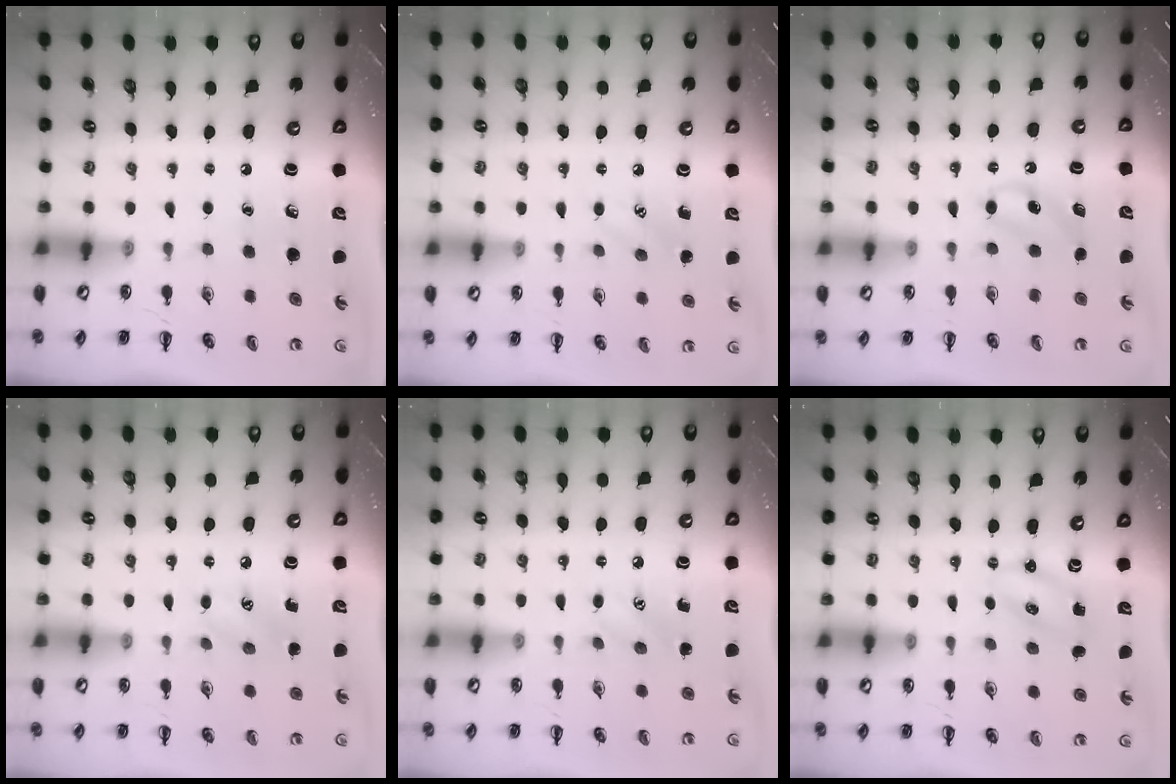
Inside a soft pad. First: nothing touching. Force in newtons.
{"total": 6.0, "press": 5.8, "slide": 1.7}
{"total": 4.7, "press": 4.5, "slide": 1.2}
{"total": 5.9, "press": 5.7, "slide": 1.3}
{"total": 5.7, "press": 5.5, "slide": 1.7}
{"total": 2.4, "press": 2.3, "slide": 0.5}